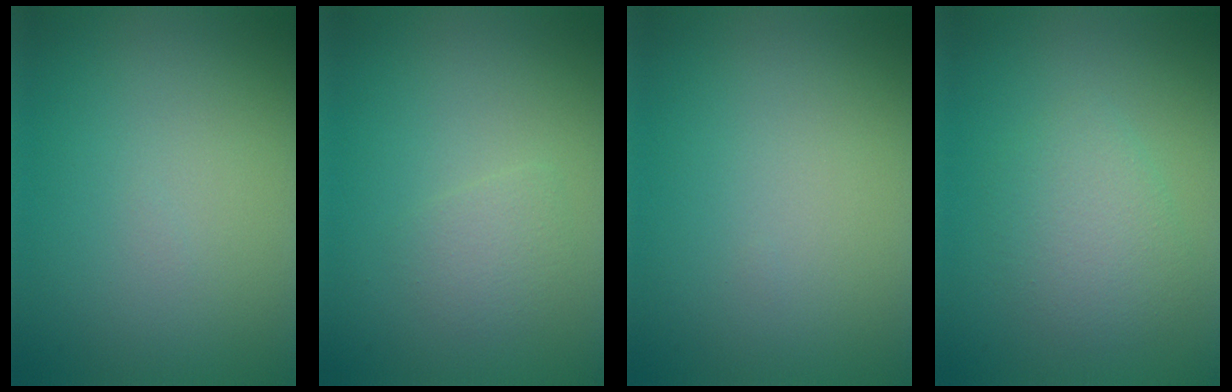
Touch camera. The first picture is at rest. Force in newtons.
{"total": 1.4, "press": 1.4, "slide": 0.1}
{"total": 0.0}
{"total": 3.0, "press": 3.0, "slide": 0.1}